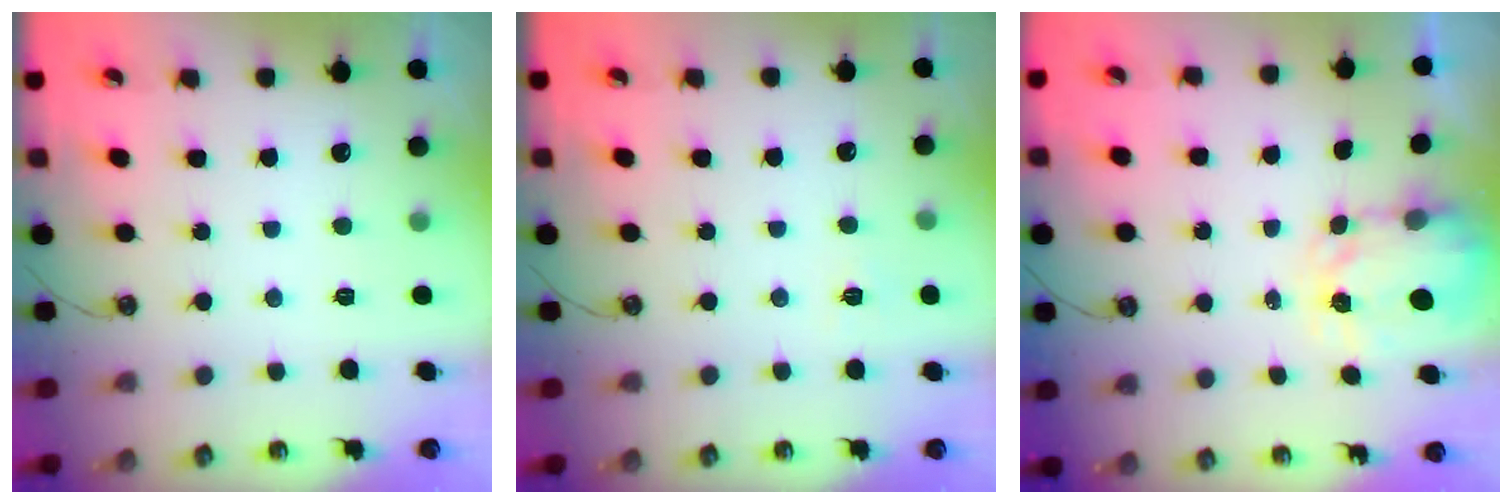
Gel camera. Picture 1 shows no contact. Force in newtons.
{"total": 3.5, "press": 3.4, "slide": 0.4}
{"total": 3.5, "press": 3.5, "slide": 0.4}